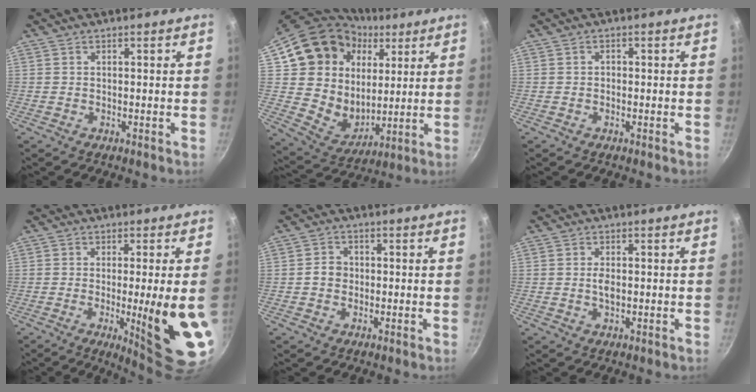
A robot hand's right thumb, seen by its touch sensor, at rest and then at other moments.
{"total": 21.1, "force": [8.4, 17.2, 8.8], "torque": [-0.131, -0.014, 0.161]}
{"total": 0.7, "force": [-0.3, 0.6, 0.3], "torque": [-0.003, 0.003, -0.005]}
{"total": 14.4, "force": [-2.3, 1.7, 14.1], "torque": [-0.185, -0.014, -0.021]}
{"total": 3.0, "force": [-0.3, 2.6, 1.4], "torque": [-0.010, 0.010, -0.008]}
{"total": 2.2, "force": [-0.1, 1.2, 1.9], "torque": [-0.033, 0.002, -0.003]}